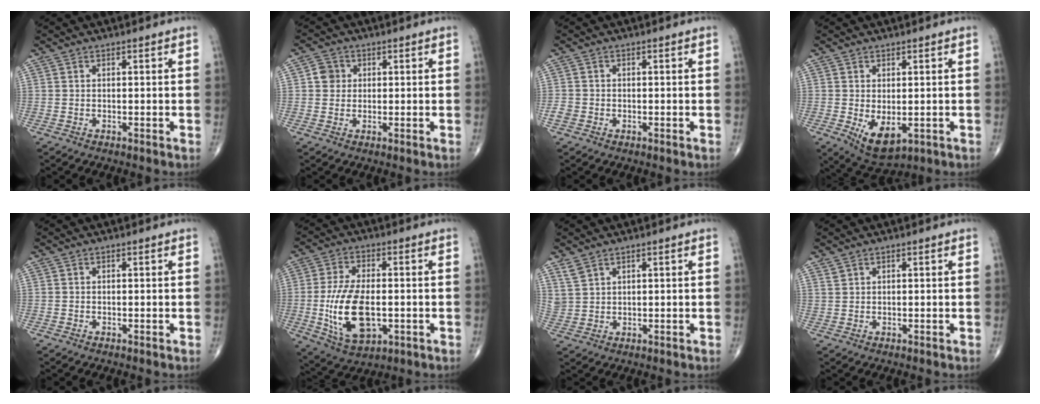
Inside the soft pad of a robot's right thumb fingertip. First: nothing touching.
{"total": 3.2, "force": [0.5, 3.0, 1.0], "torque": [0.001, 0.003, 0.004]}
{"total": 1.8, "force": [-0.6, 1.5, 0.7], "torque": [-0.009, 0.004, -0.015]}
{"total": 6.7, "force": [-1.3, 3.6, 5.6], "torque": [-0.081, -0.013, -0.006]}
{"total": 0.0}
{"total": 14.4, "force": [-2.2, 7.5, 12.1], "torque": [-0.229, -0.003, -0.029]}
{"total": 3.1, "force": [2.5, 1.4, 1.2], "torque": [-0.024, -0.009, 0.060]}
{"total": 1.0, "force": [0.8, 0.4, 0.3], "torque": [0.001, -0.003, 0.018]}